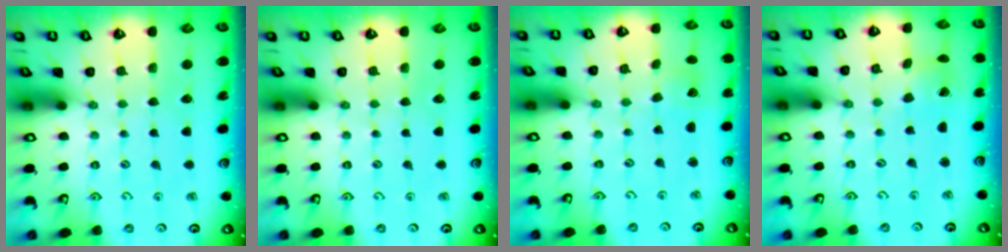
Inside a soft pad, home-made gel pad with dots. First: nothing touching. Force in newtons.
{"total": 0.0}
{"total": 1.6, "press": 1.6, "slide": 0.2}
{"total": 1.2, "press": 1.1, "slide": 0.2}